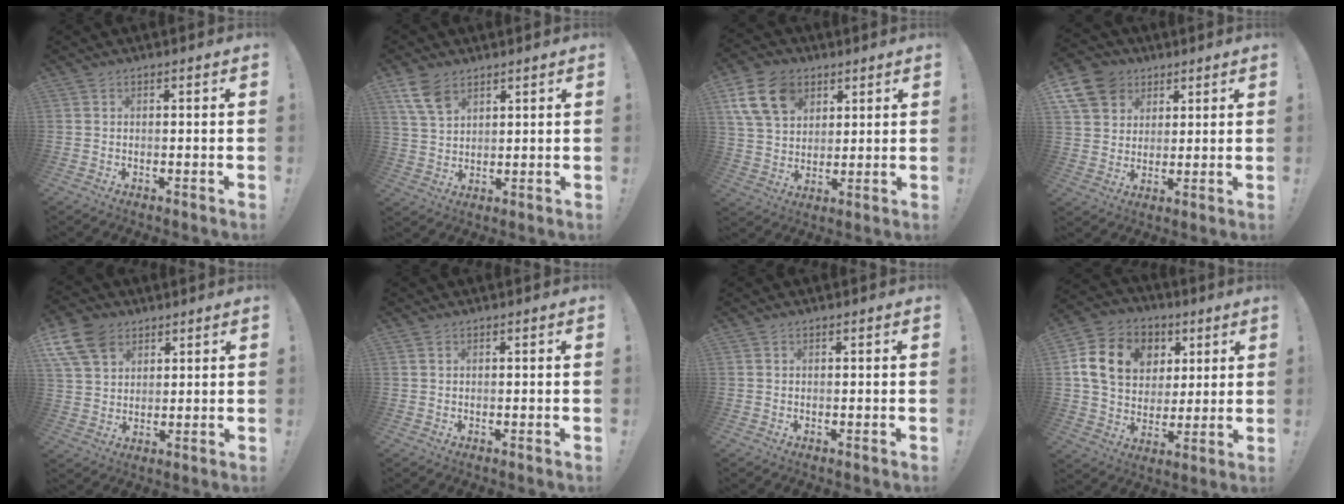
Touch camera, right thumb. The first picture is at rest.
{"total": 8.9, "force": [5.6, 5.2, 4.6], "torque": [-0.090, -0.019, 0.113]}
{"total": 14.5, "force": [7.1, 10.4, 7.2], "torque": [-0.131, -0.026, 0.141]}
{"total": 12.4, "force": [6.0, 9.9, 4.5], "torque": [-0.085, -0.033, 0.121]}
{"total": 11.7, "force": [6.5, 8.0, 5.5], "torque": [-0.112, -0.031, 0.127]}
{"total": 0.7, "force": [0.4, 0.4, 0.3], "torque": [-0.001, -0.002, 0.008]}
{"total": 0.0}
{"total": 16.7, "force": [5.5, 12.8, 9.2], "torque": [-0.149, -0.005, 0.112]}